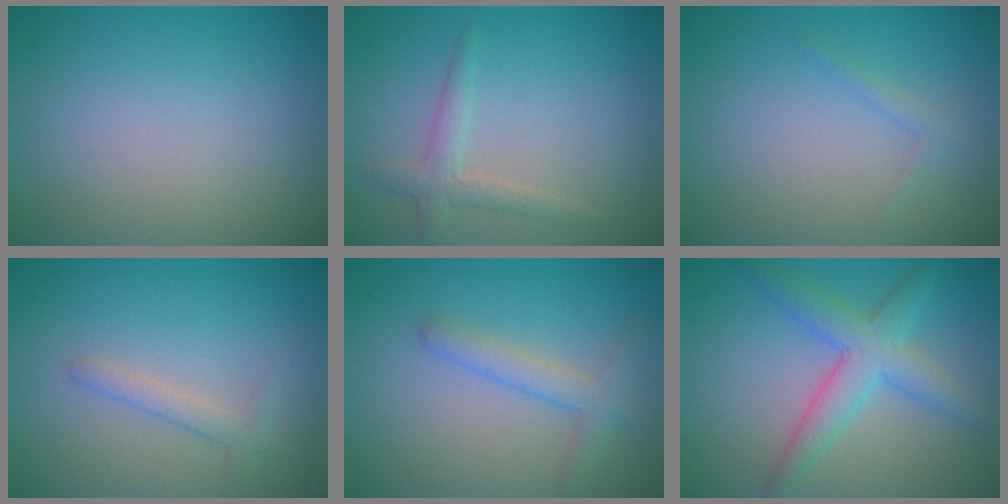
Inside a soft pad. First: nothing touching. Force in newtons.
{"total": 2.1, "press": 2.1, "slide": 0.1}
{"total": 0.8, "press": 0.8, "slide": 0.0}
{"total": 1.6, "press": 1.6, "slide": 0.1}
{"total": 2.5, "press": 2.5, "slide": 0.1}
{"total": 4.7, "press": 4.7, "slide": 0.1}